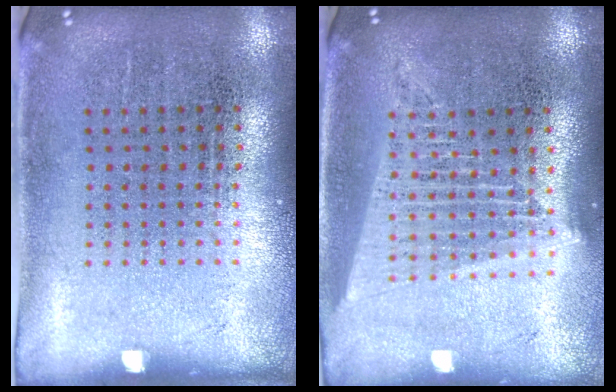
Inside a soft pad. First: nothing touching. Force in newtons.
{"total": 1.8, "press": 1.6, "slide": 0.8}